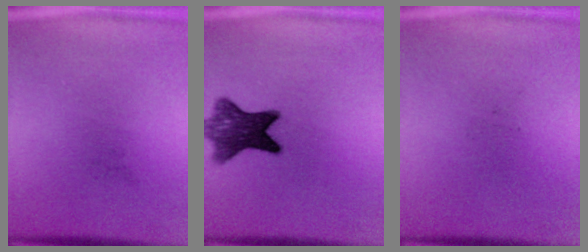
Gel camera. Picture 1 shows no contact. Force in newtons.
{"total": 9.2}
{"total": 0.0}